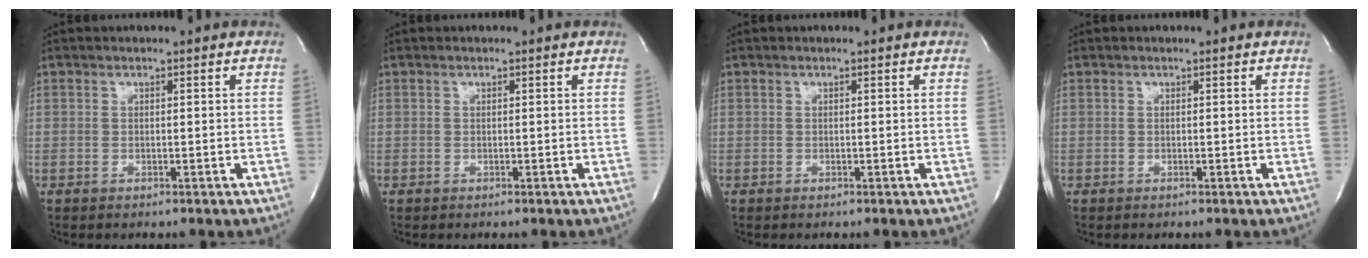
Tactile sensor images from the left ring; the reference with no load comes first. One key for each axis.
{"total": 0.0}
{"total": 0.0}
{"total": 0.0}